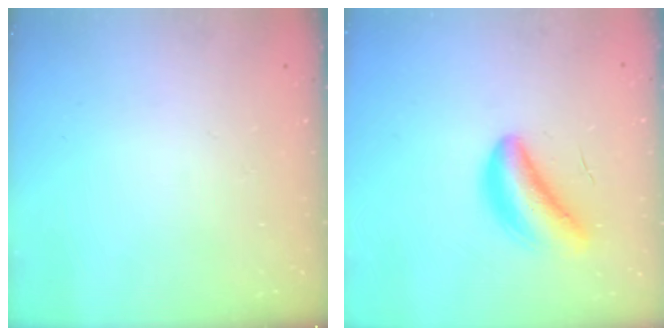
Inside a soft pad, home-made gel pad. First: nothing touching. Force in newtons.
{"total": 6.3, "press": 5.9, "slide": 2.2}